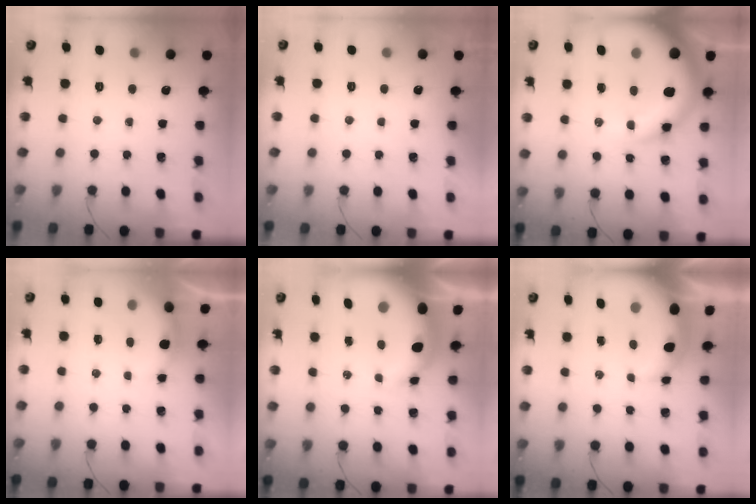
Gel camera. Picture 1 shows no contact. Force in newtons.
{"total": 2.9, "press": 2.9, "slide": 0.1}
{"total": 18.5, "press": 17.9, "slide": 4.5}
{"total": 2.7, "press": 2.5, "slide": 0.8}
{"total": 8.8, "press": 8.5, "slide": 2.2}
{"total": 7.5, "press": 7.4, "slide": 1.3}